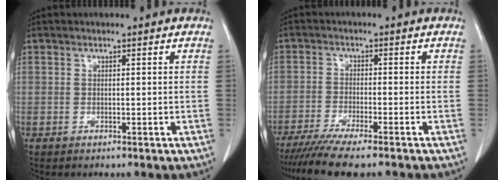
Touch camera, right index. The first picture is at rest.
{"total": 9.6, "force": [-8.0, 0.1, 5.2], "torque": [-0.071, -0.021, -0.125]}